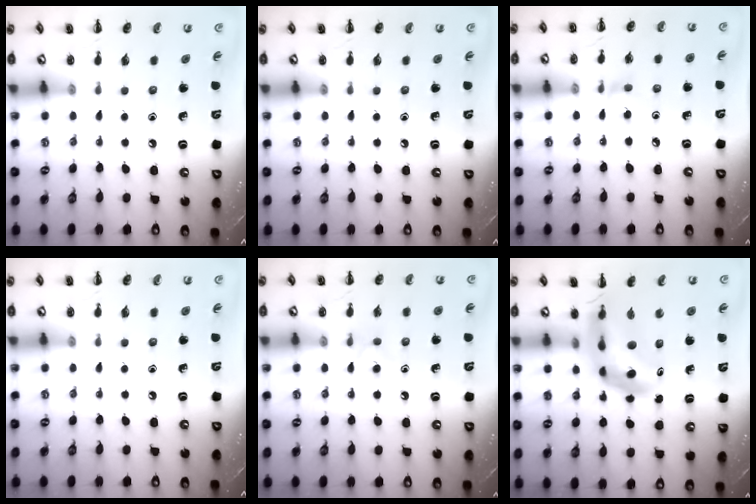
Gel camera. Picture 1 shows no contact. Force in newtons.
{"total": 0.0}
{"total": 5.0, "press": 4.8, "slide": 1.5}
{"total": 0.0}
{"total": 3.2, "press": 2.9, "slide": 1.5}
{"total": 8.7, "press": 8.2, "slide": 2.8}